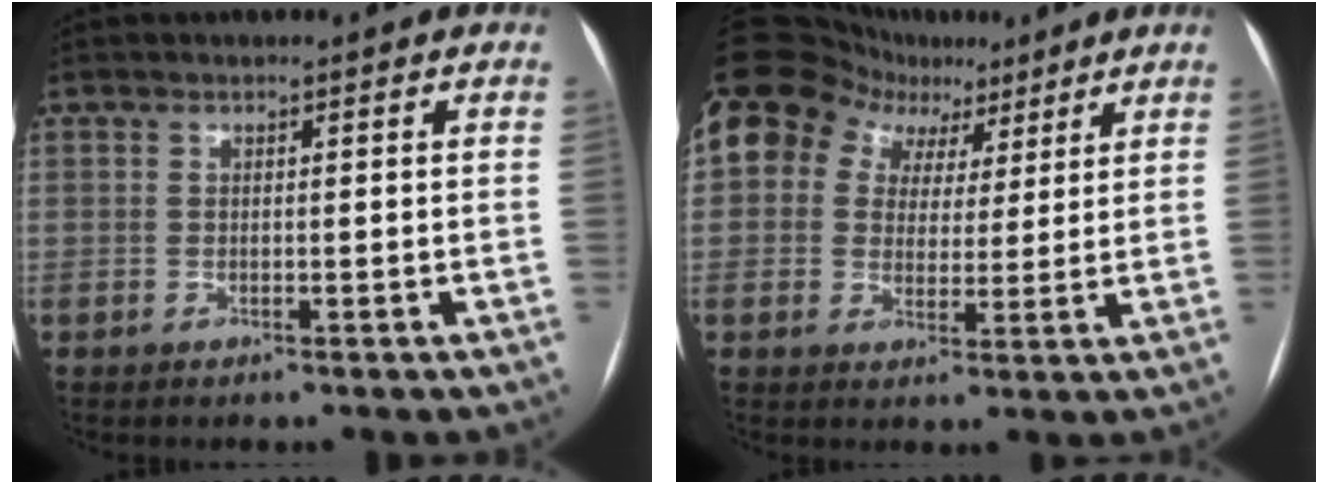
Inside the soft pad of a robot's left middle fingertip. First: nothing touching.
{"total": 12.1, "force": [6.4, 9.1, 4.8], "torque": [-0.077, 0.061, 0.106]}